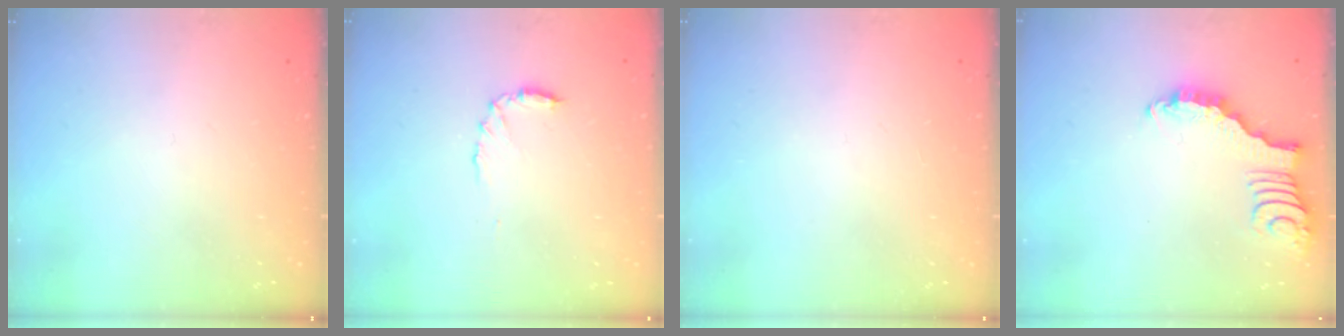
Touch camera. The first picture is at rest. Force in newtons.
{"total": 6.8, "press": 6.8, "slide": 0.7}
{"total": 0.0}
{"total": 3.3, "press": 3.2, "slide": 0.6}